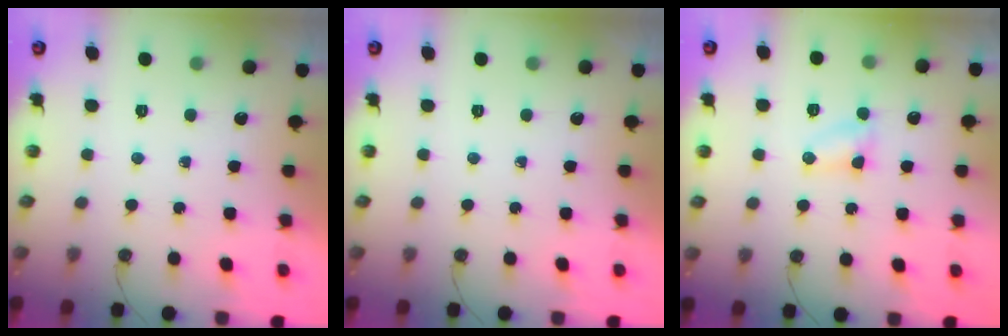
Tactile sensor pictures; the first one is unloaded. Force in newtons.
{"total": 0.0}
{"total": 3.6, "press": 3.5, "slide": 0.4}